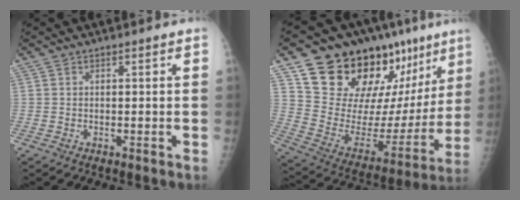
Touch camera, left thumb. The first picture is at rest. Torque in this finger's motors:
{"motor_torque": [0.56, 0.72, 1.27, -1.50, 0.24]}